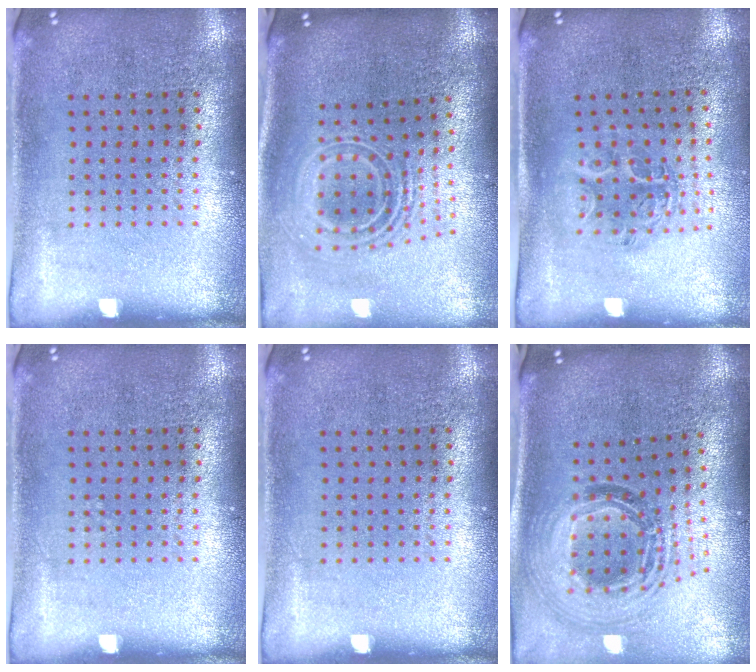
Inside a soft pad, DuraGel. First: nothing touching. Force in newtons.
{"total": 2.3, "press": 1.7, "slide": 1.6}
{"total": 1.1, "press": 1.1, "slide": 0.2}
{"total": 0.0}
{"total": 0.0}
{"total": 1.7, "press": 1.5, "slide": 0.9}